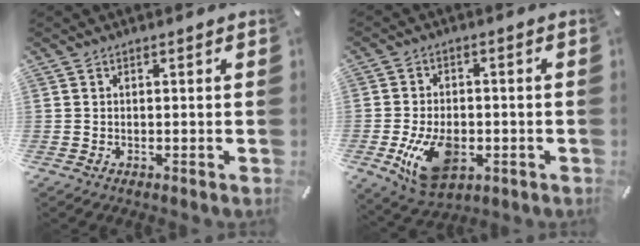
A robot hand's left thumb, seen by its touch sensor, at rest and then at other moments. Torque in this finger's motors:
{"motor_torque": [0.12, 1.02, 0.85, 0.09, 0.26]}